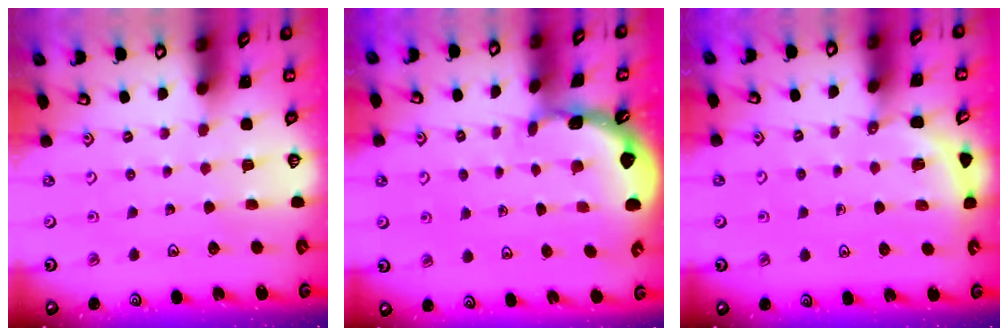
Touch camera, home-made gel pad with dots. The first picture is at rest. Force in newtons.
{"total": 1.8, "press": 1.8, "slide": 0.1}
{"total": 2.7, "press": 2.7, "slide": 0.2}